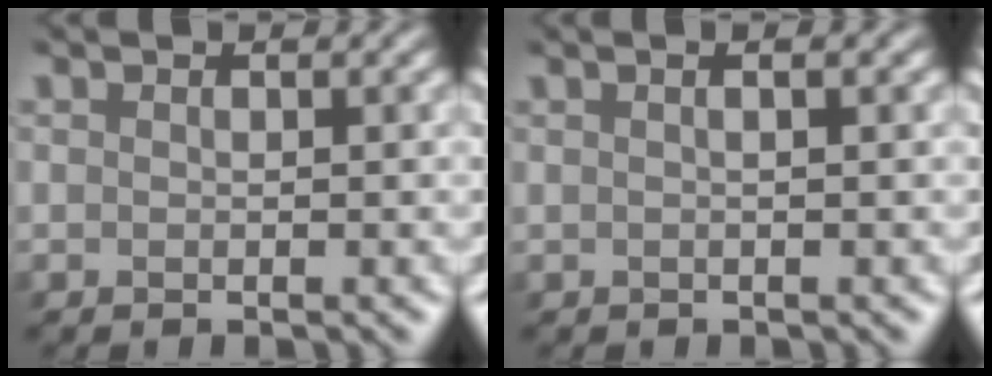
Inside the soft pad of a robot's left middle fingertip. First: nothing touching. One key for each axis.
{"total": 2.0, "fx": 0.8, "fy": 0.8, "fz": 1.6, "tx": -0.009, "ty": 0.004, "tz": -0.007}